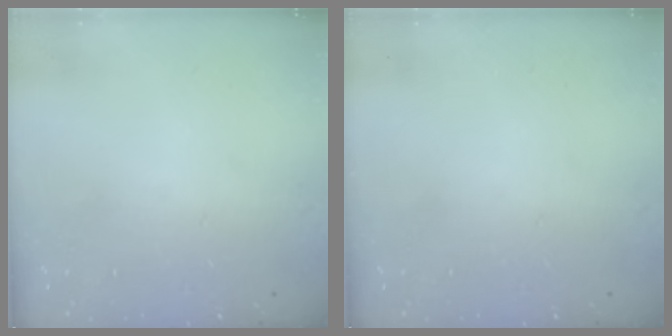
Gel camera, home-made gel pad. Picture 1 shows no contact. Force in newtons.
{"total": 0.0}